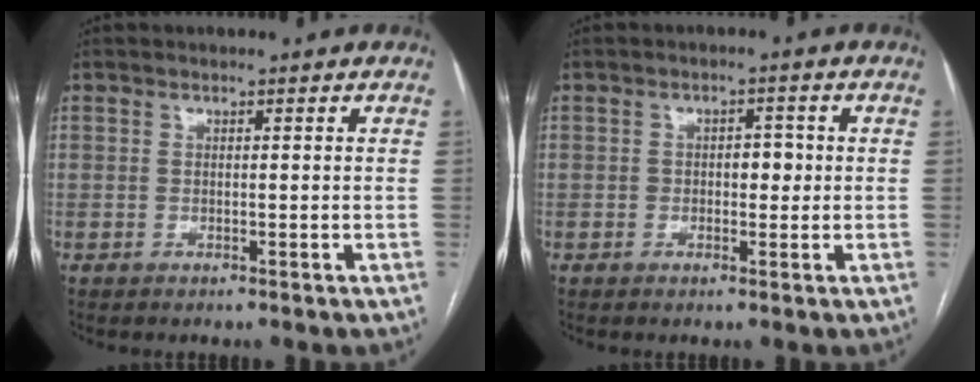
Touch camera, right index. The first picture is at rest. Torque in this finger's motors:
{"motor_torque": [0.37, 0.02, 0.05, 0.03]}